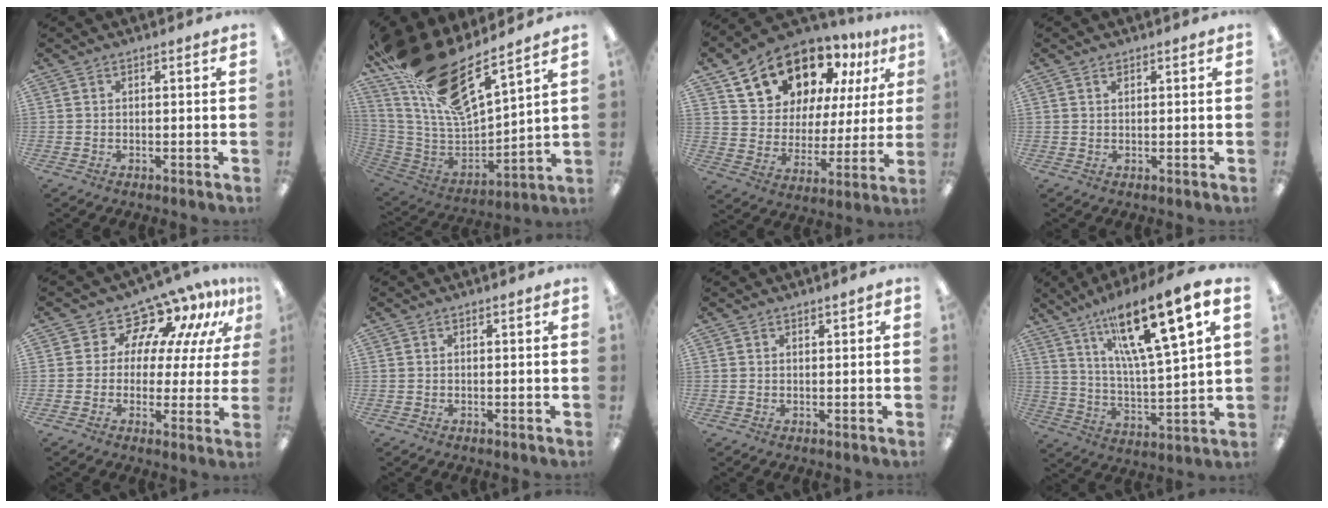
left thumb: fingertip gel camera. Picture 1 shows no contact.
{"total": 23.3, "force": [17.4, 6.2, 14.2], "torque": [-0.264, -0.111, 0.300]}
{"total": 17.7, "force": [12.6, 10.1, 7.0], "torque": [-0.134, -0.075, 0.232]}
{"total": 0.8, "force": [0.6, 0.4, 0.4], "torque": [-0.009, 0.001, 0.010]}
{"total": 11.0, "force": [8.7, 5.4, 4.0], "torque": [-0.080, -0.078, 0.151]}
{"total": 0.0}
{"total": 0.7, "force": [0.5, 0.2, 0.3], "torque": [-0.006, 0.000, 0.010]}
{"total": 19.0, "force": [12.3, 3.9, 13.9], "torque": [-0.233, -0.064, 0.194]}